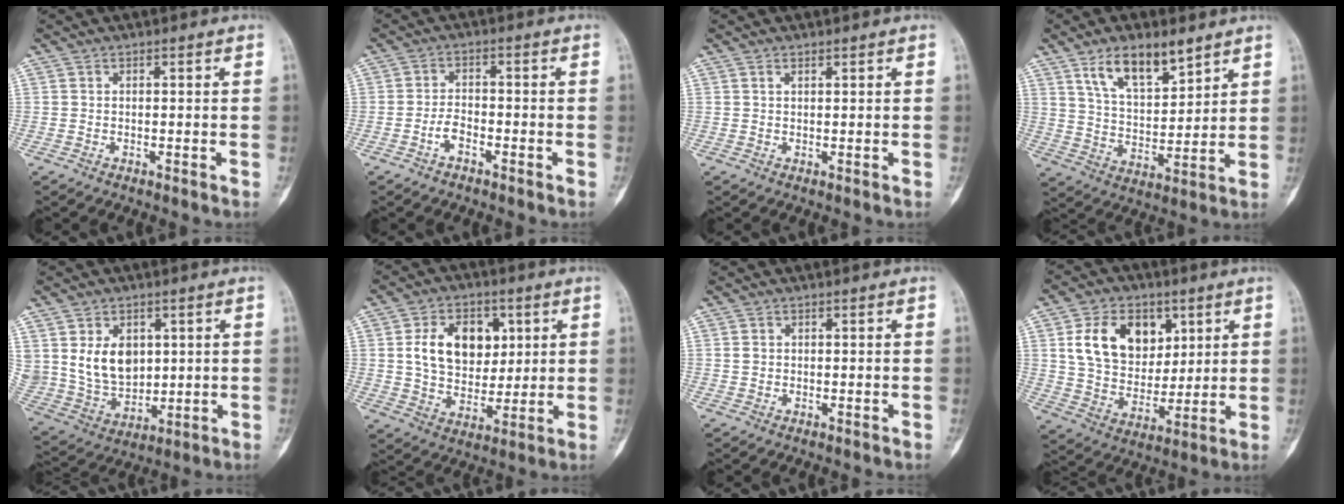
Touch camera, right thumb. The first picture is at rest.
{"total": 3.2, "force": [-1.9, 1.7, 2.1], "torque": [-0.038, 0.018, -0.038]}
{"total": 0.8, "force": [0.6, 0.3, 0.4], "torque": [-0.010, -0.003, 0.011]}
{"total": 11.9, "force": [7.6, 5.1, 7.7], "torque": [-0.114, -0.044, 0.145]}
{"total": 11.8, "force": [3.0, 8.8, 7.3], "torque": [-0.100, -0.014, 0.079]}
{"total": 13.7, "force": [3.3, 9.8, 9.0], "torque": [-0.107, -0.008, 0.062]}
{"total": 1.0, "force": [0.1, 0.9, 0.4], "torque": [-0.002, 0.003, 0.002]}
{"total": 15.4, "force": [5.3, 11.2, 9.2], "torque": [-0.118, -0.017, 0.101]}